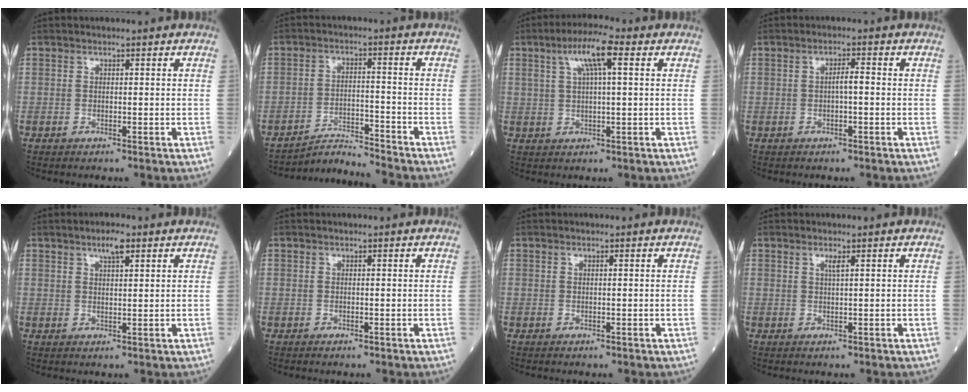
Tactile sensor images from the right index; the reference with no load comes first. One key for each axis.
{"total": 5.7, "fx": -5.3, "fy": -1.8, "fz": -0.8, "tx": 0.004, "ty": -0.009, "tz": -0.092}
{"total": 6.9, "fx": 2.7, "fy": 0.9, "fz": 6.3, "tx": -0.119, "ty": 0.019, "tz": 0.045}
{"total": 1.9, "fx": -0.2, "fy": 0.3, "fz": 1.9, "tx": -0.032, "ty": 0.004, "tz": -0.004}
{"total": 2.9, "fx": 1.8, "fy": 0.6, "fz": 2.2, "tx": -0.041, "ty": 0.004, "tz": 0.030}
{"total": 0.0}
{"total": 0.0}
{"total": 1.0, "fx": 0.5, "fy": -0.1, "fz": 0.9, "tx": -0.021, "ty": -0.002, "tz": 0.009}